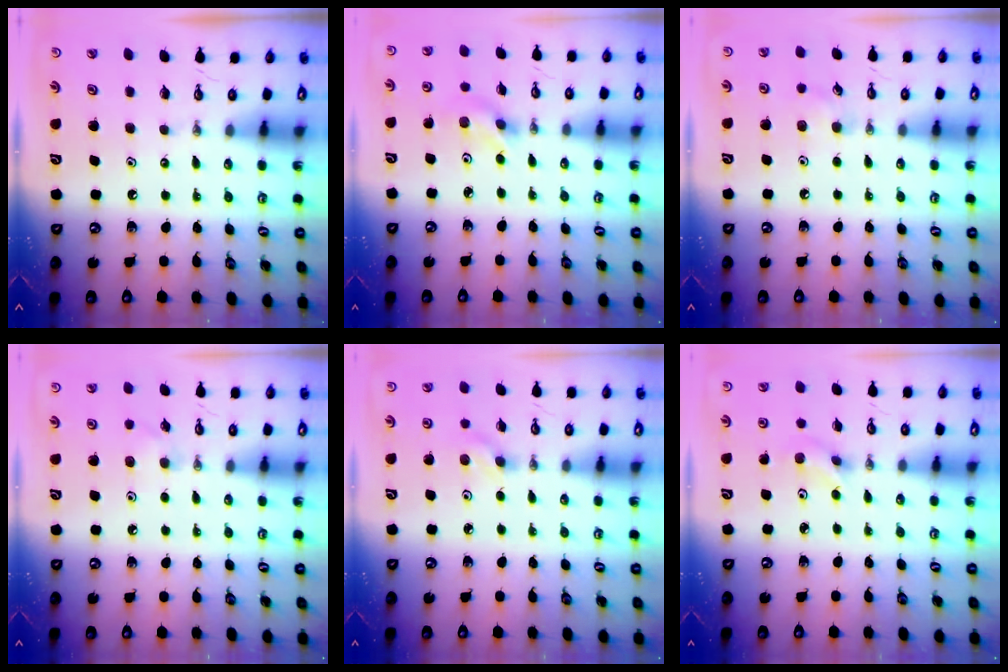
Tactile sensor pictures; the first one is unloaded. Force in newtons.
{"total": 3.4, "press": 3.3, "slide": 0.8}
{"total": 6.4, "press": 6.2, "slide": 1.5}
{"total": 3.8, "press": 3.7, "slide": 0.9}
{"total": 3.2, "press": 2.9, "slide": 1.5}
{"total": 2.2, "press": 2.2, "slide": 0.1}